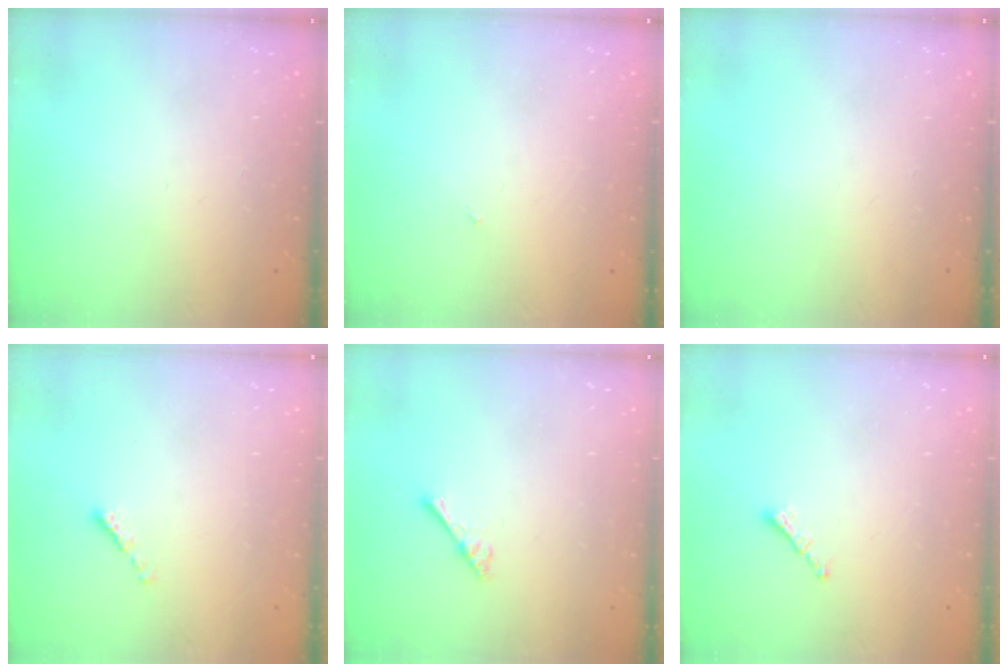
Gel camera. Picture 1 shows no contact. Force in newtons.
{"total": 0.0}
{"total": 0.0}
{"total": 0.7, "press": 0.5, "slide": 0.4}
{"total": 2.4, "press": 2.4, "slide": 0.4}
{"total": 0.7, "press": 0.6, "slide": 0.4}